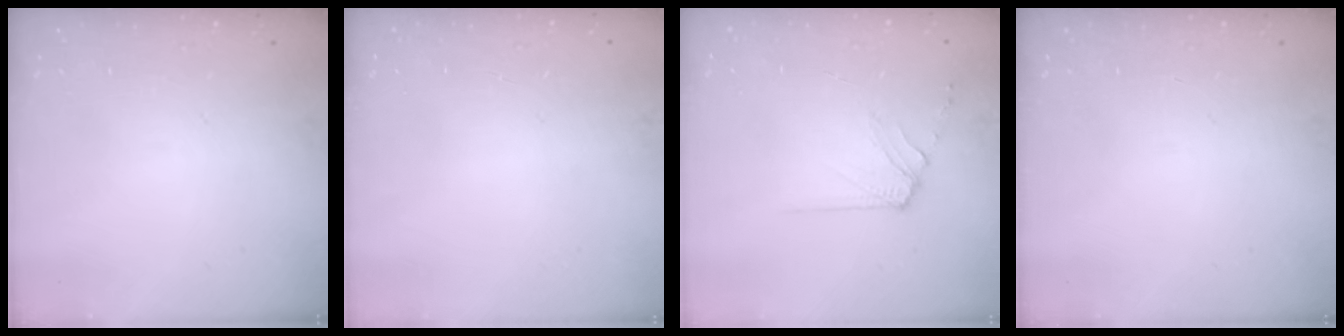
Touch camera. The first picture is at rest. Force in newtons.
{"total": 0.0}
{"total": 6.8, "press": 6.7, "slide": 0.8}
{"total": 0.0}